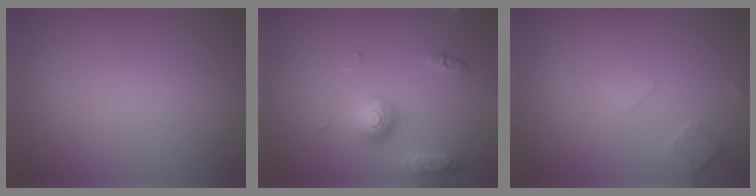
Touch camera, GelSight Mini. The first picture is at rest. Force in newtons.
{"total": 3.6, "press": 2.7, "slide": 2.3}
{"total": 1.5, "press": 1.4, "slide": 0.3}